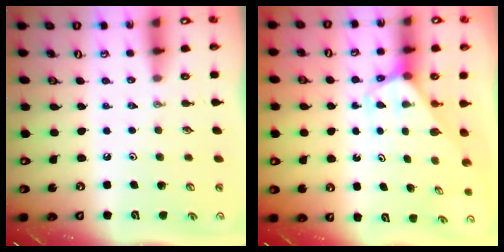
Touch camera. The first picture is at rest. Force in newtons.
{"total": 2.7, "press": 2.7, "slide": 0.2}